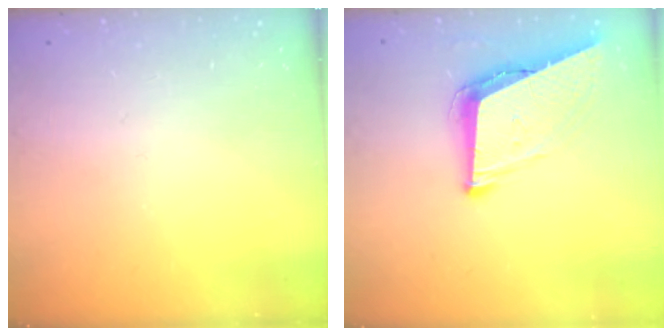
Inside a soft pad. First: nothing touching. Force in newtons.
{"total": 9.2, "press": 8.7, "slide": 2.9}